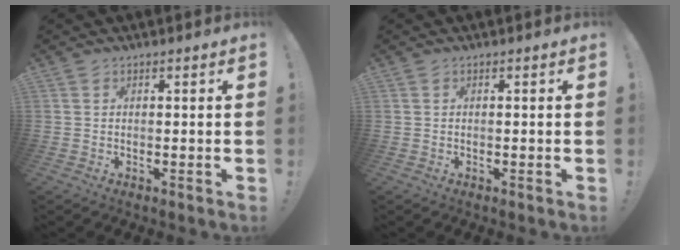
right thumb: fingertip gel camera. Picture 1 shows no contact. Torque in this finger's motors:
{"motor_torque": [1.71, 0.77, 0.66, -0.70, 0.07]}